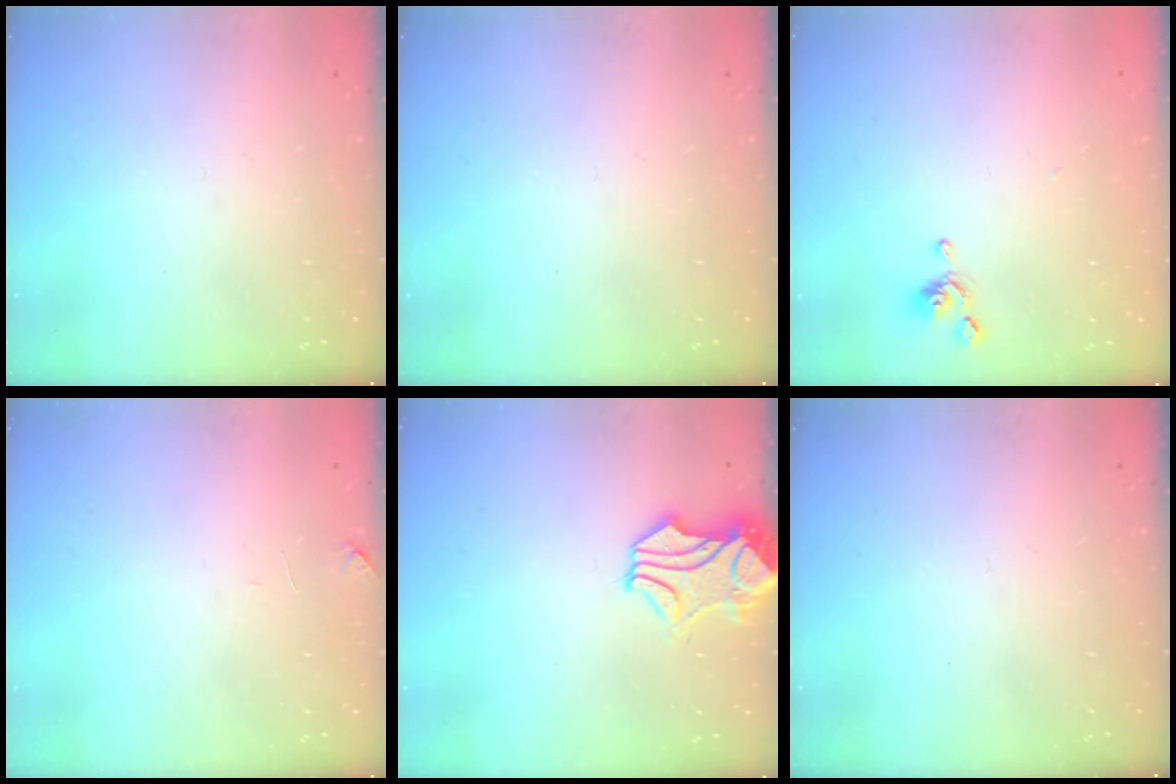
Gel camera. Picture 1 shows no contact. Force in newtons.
{"total": 0.0}
{"total": 0.6, "press": 0.0, "slide": 0.6}
{"total": 1.0, "press": 0.8, "slide": 0.6}
{"total": 1.7, "press": 1.1, "slide": 1.2}
{"total": 0.0}